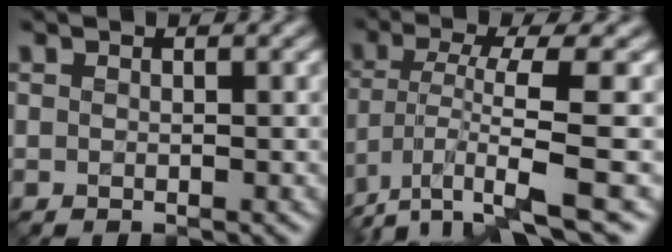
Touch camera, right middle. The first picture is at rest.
{"total": 7.4, "force": [-3.3, 1.5, 6.4], "torque": [-0.112, -0.004, -0.067]}